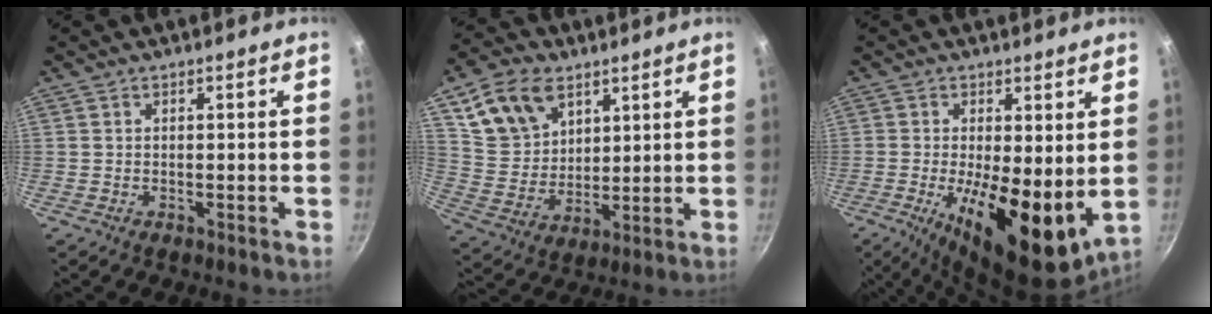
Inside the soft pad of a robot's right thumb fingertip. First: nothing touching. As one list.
[{"total": 13.7, "force": [7.0, 9.5, 6.9], "torque": [-0.106, -0.019, 0.144]}, {"total": 16.2, "force": [-1.6, 6.2, 14.9], "torque": [-0.205, -0.024, -0.017]}]